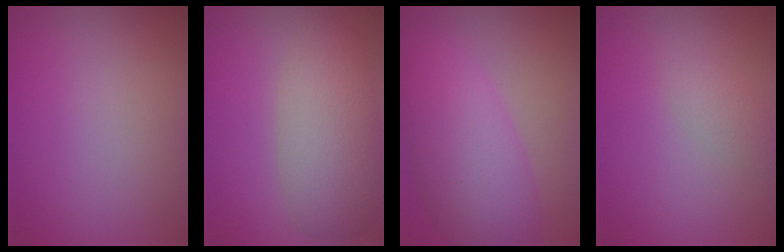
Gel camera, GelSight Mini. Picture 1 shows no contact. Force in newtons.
{"total": 5.9, "press": 5.9, "slide": 0.3}
{"total": 7.4, "press": 7.4, "slide": 0.3}
{"total": 1.5, "press": 1.5, "slide": 0.1}